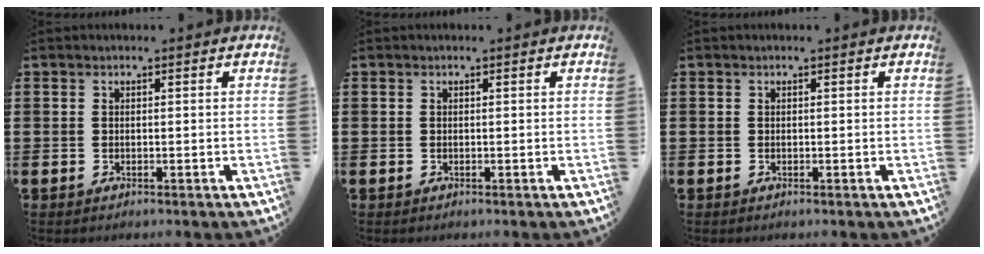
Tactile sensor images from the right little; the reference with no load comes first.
{"total": 0.0}
{"total": 0.0}